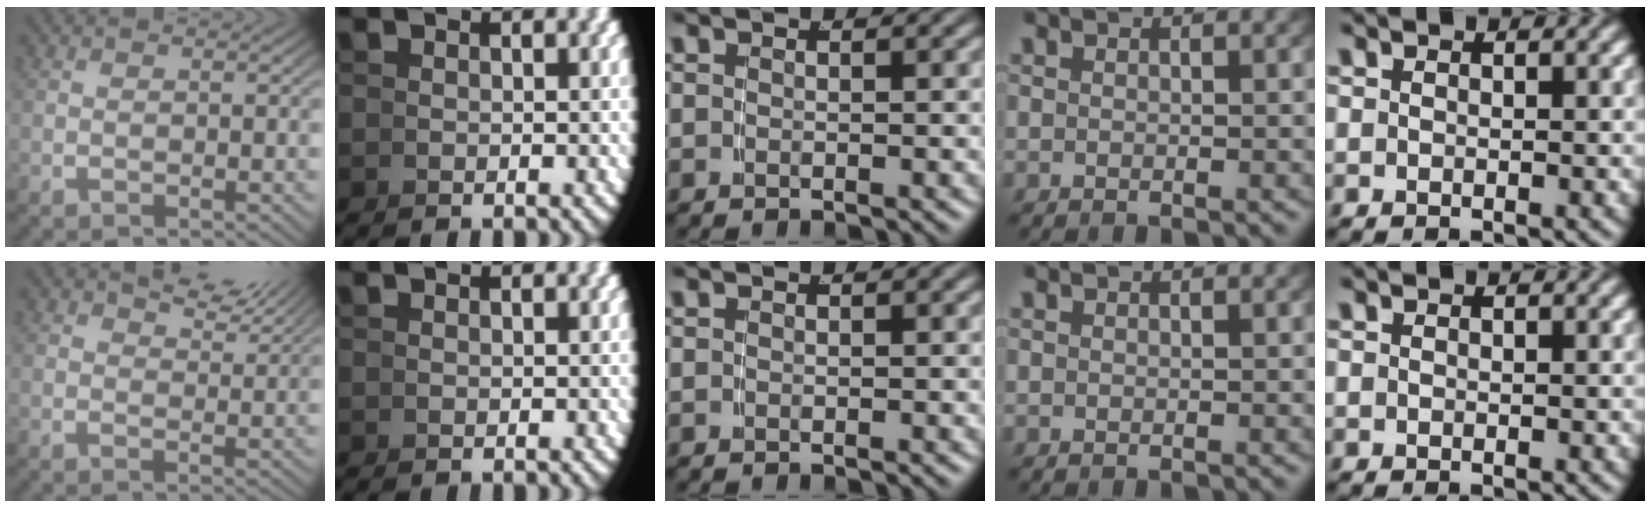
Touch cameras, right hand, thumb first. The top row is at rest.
{"thumb": {"total": 4.1, "force": [3.3, 1.6, 1.9], "torque": [-0.013, 0.015, 0.045]}}